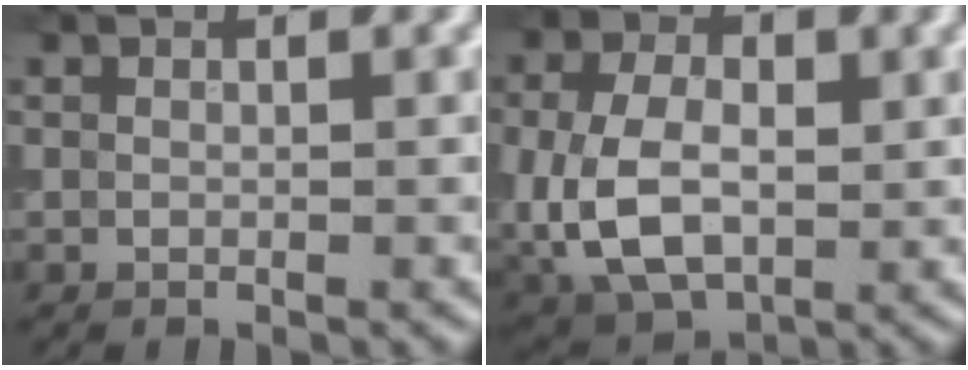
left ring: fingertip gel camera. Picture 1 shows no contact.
{"total": 8.0, "force": [-0.6, 5.4, 5.9], "torque": [-0.135, -0.006, -0.012]}